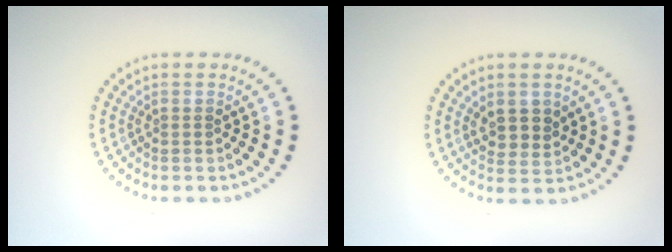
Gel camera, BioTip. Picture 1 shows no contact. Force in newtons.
{"total": 2.5, "press": 2.3, "slide": 0.8}